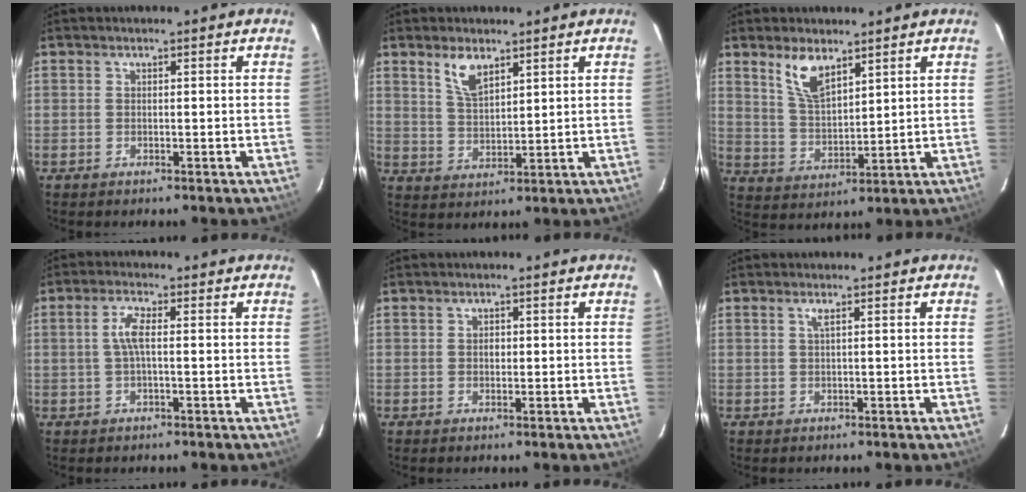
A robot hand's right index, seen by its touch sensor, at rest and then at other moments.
{"total": 5.7, "force": [3.7, 2.4, 3.6], "torque": [-0.068, 0.002, 0.076]}
{"total": 7.6, "force": [5.0, 3.1, 4.9], "torque": [-0.092, 0.003, 0.105]}
{"total": 3.5, "force": [0.1, 0.7, 3.5], "torque": [-0.071, 0.005, 0.002]}
{"total": 1.0, "force": [0.1, 0.8, 0.4], "torque": [-0.006, 0.004, 0.001]}
{"total": 1.0, "force": [0.4, -0.3, 0.9], "torque": [-0.018, 0.002, 0.006]}